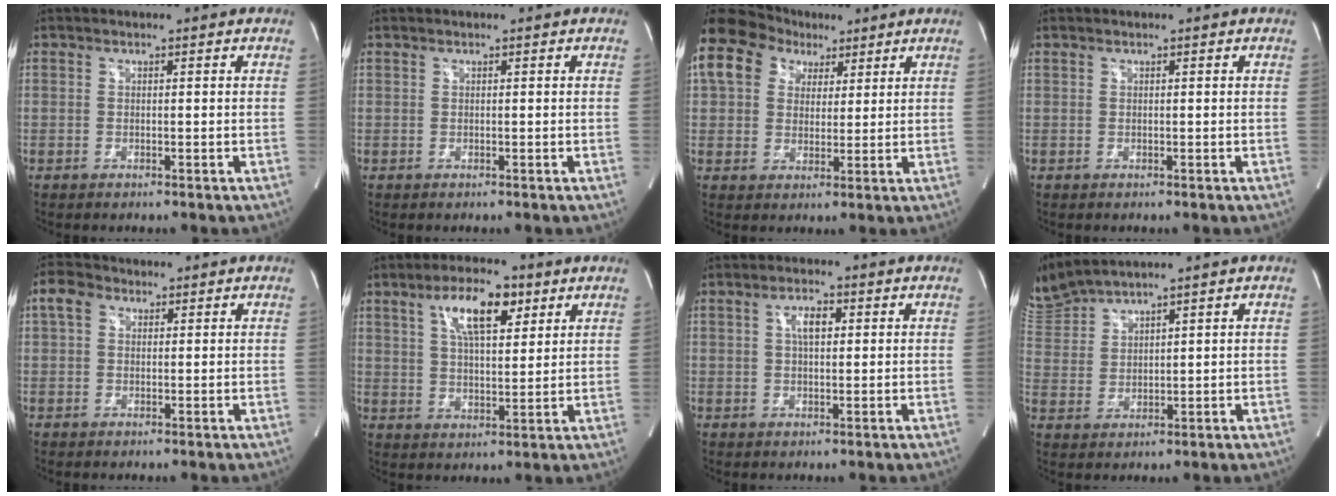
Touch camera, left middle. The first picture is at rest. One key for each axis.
{"total": 0.0}
{"total": 17.3, "fx": 8.5, "fy": 13.0, "fz": 7.7, "tx": -0.215, "ty": 0.080, "tz": 0.158}
{"total": 0.0}
{"total": 3.5, "fx": 1.3, "fy": 2.6, "fz": 2.0, "tx": -0.046, "ty": 0.018, "tz": 0.026}
{"total": 10.0, "fx": 4.8, "fy": 3.3, "fz": 8.1, "tx": -0.147, "ty": 0.011, "tz": 0.084}
{"total": 3.5, "fx": 0.9, "fy": 1.6, "fz": 3.0, "tx": -0.056, "ty": 0.008, "tz": 0.014}
{"total": 7.2, "fx": 7.0, "fy": -0.4, "fz": 1.4, "tx": -0.054, "ty": 0.010, "tz": 0.158}